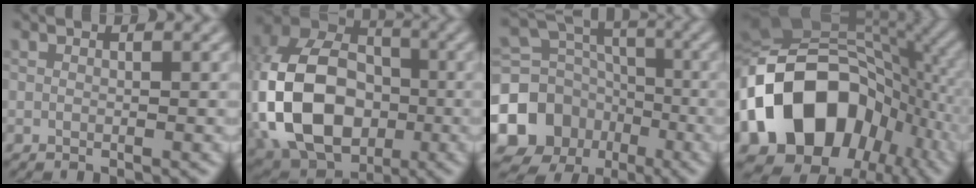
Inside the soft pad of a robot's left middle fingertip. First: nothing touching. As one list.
[{"total": 15.2, "force": [-2.8, 10.9, 10.3], "torque": [-0.224, 0.001, -0.065]}, {"total": 11.5, "force": [-4.7, 9.8, 3.9], "torque": [-0.106, -0.015, -0.097]}, {"total": 19.0, "force": [-4.6, 14.2, 11.8], "torque": [-0.222, -0.003, -0.086]}]